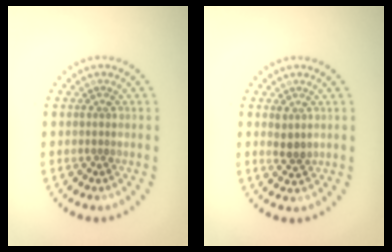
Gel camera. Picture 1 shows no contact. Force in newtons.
{"total": 1.6, "press": 1.4, "slide": 0.7}